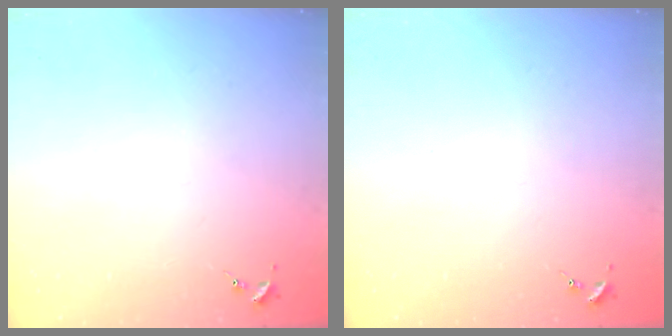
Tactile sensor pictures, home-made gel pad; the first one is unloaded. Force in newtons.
{"total": 0.0}